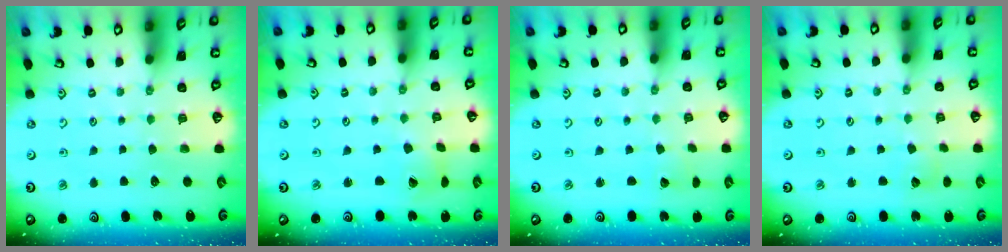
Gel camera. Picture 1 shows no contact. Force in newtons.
{"total": 2.0, "press": 2.0, "slide": 0.3}
{"total": 1.7, "press": 1.7, "slide": 0.1}
{"total": 3.0, "press": 3.0, "slide": 0.4}